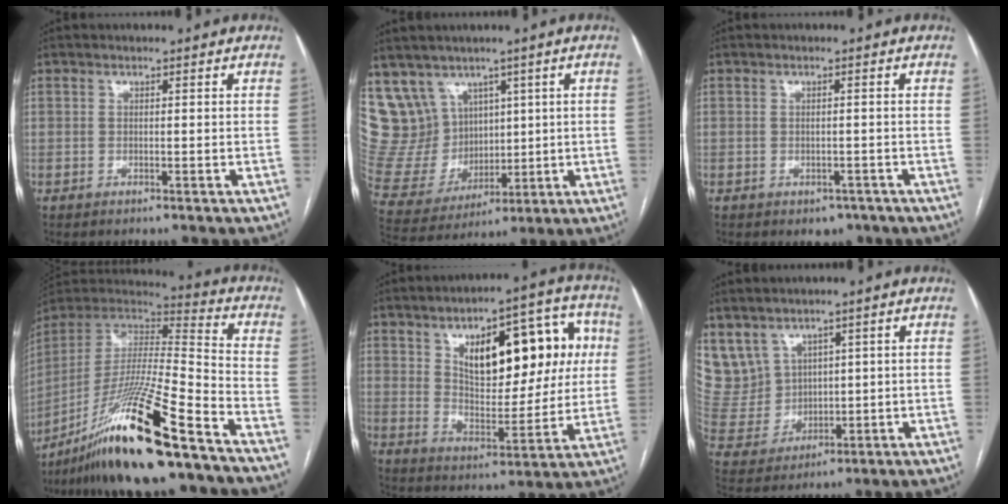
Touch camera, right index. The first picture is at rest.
{"total": 13.2, "force": [7.7, 10.4, 2.6], "torque": [-0.073, 0.058, 0.187]}
{"total": 2.6, "force": [-1.6, 1.7, 1.1], "torque": [-0.007, 0.004, -0.010]}
{"total": 21.7, "force": [-14.8, 0.2, 15.8], "torque": [-0.320, -0.026, -0.275]}
{"total": 18.0, "force": [5.3, 7.9, 15.2], "torque": [-0.200, 0.037, 0.086]}
{"total": 10.3, "force": [6.1, 8.1, 1.4], "torque": [-0.051, 0.047, 0.150]}